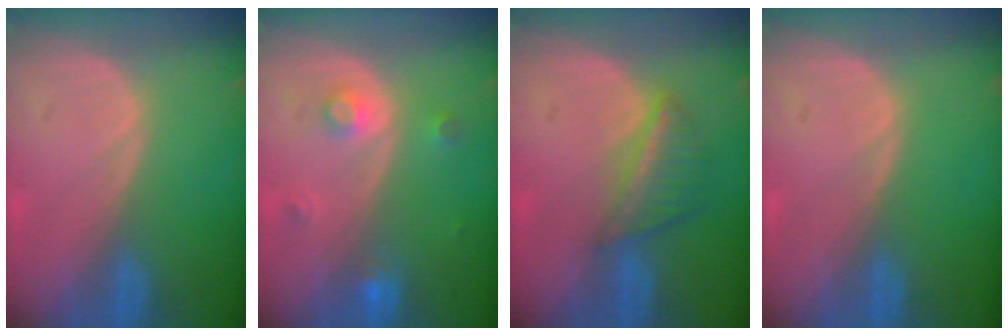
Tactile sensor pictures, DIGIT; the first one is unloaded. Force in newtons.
{"total": 3.1, "press": 2.9, "slide": 1.2}
{"total": 5.6, "press": 5.1, "slide": 2.3}
{"total": 0.0}